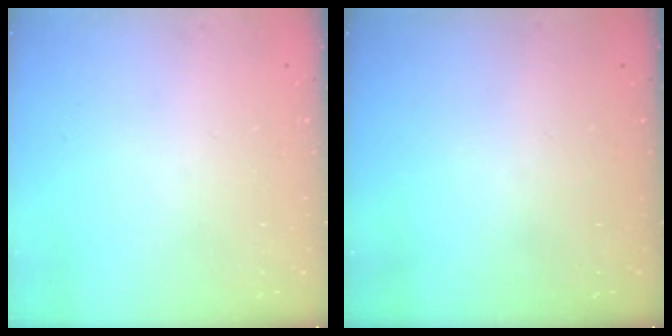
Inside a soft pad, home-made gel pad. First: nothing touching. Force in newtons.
{"total": 0.0}